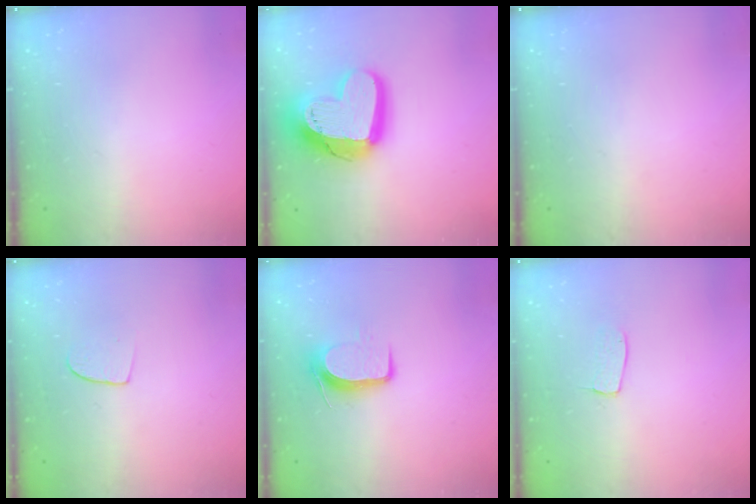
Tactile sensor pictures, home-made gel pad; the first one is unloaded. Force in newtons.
{"total": 21.6, "press": 21.5, "slide": 1.9}
{"total": 0.0}
{"total": 6.3, "press": 6.3, "slide": 0.5}
{"total": 8.7, "press": 8.6, "slide": 1.2}
{"total": 4.6, "press": 4.6, "slide": 0.3}